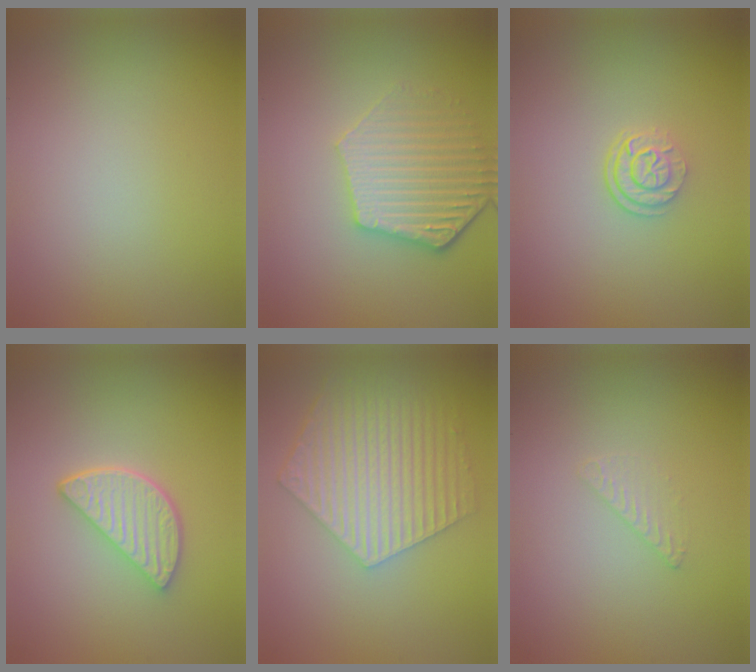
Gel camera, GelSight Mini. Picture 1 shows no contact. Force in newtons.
{"total": 5.1, "press": 4.2, "slide": 2.9}
{"total": 2.5, "press": 1.8, "slide": 1.8}
{"total": 4.0, "press": 3.2, "slide": 2.4}
{"total": 6.5, "press": 5.0, "slide": 4.2}
{"total": 0.6, "press": 0.3, "slide": 0.5}